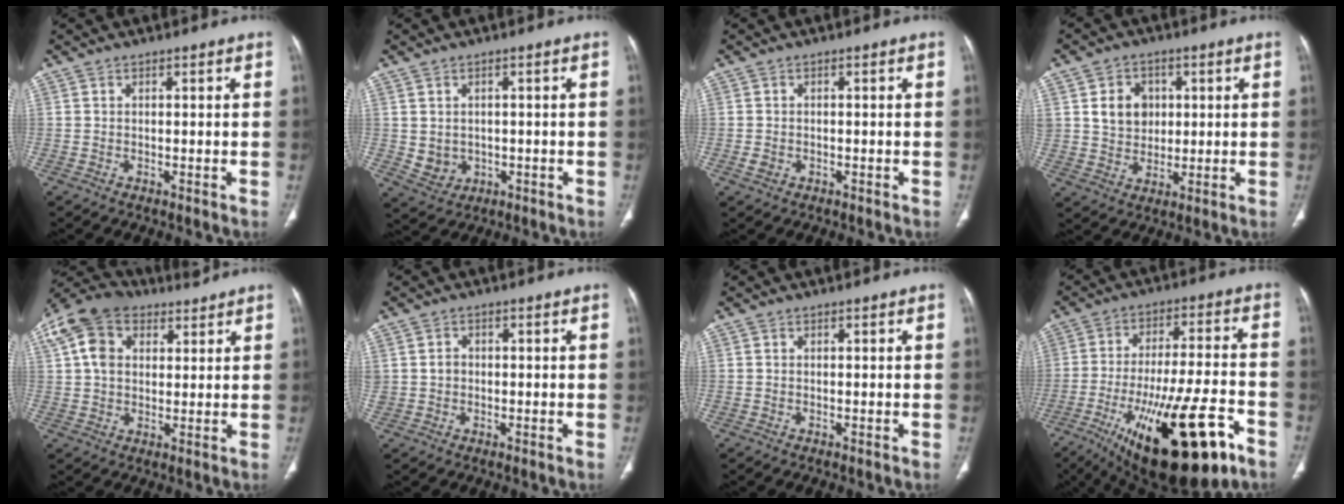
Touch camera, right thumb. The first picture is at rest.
{"total": 4.2, "force": [-0.3, 3.7, 2.0], "torque": [-0.021, 0.002, 0.009]}
{"total": 1.6, "force": [-0.6, 1.2, 0.8], "torque": [-0.015, 0.004, -0.009]}
{"total": 8.0, "force": [2.0, 6.7, 3.9], "torque": [-0.030, -0.008, 0.042]}
{"total": 12.5, "force": [5.6, 8.3, 7.4], "torque": [-0.141, 0.019, 0.101]}
{"total": 2.4, "force": [0.2, 2.1, 1.1], "torque": [-0.013, 0.005, 0.007]}
{"total": 0.0}
{"total": 26.0, "force": [-12.8, 8.2, 21.1], "torque": [-0.327, 0.037, -0.192]}